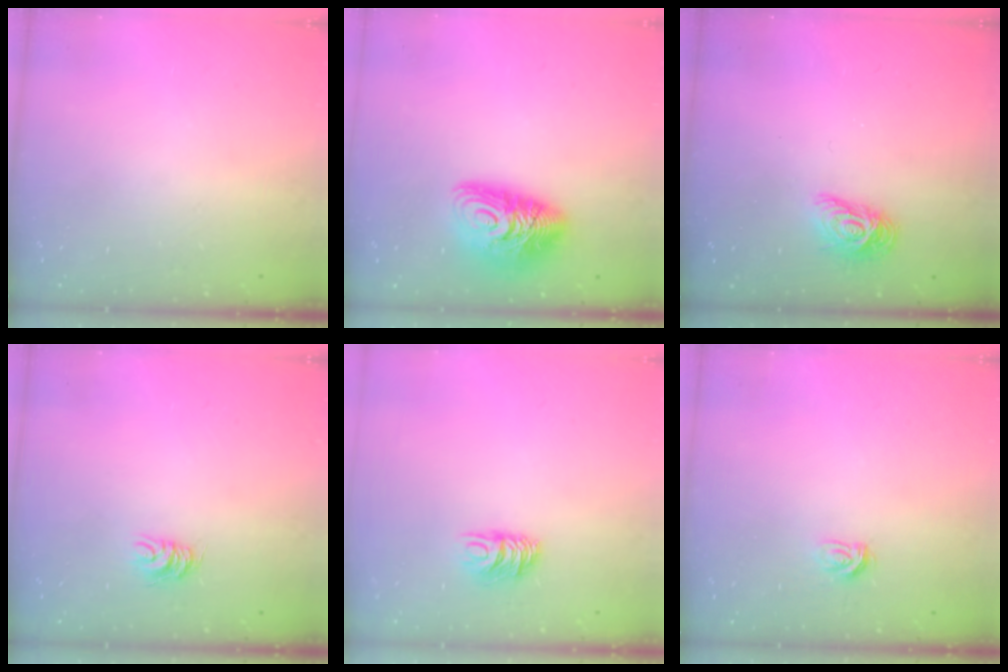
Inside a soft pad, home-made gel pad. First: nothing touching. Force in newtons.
{"total": 12.0, "press": 11.9, "slide": 1.1}
{"total": 9.7, "press": 9.7, "slide": 0.3}
{"total": 6.2, "press": 6.2, "slide": 0.1}
{"total": 6.7, "press": 6.7, "slide": 0.7}
{"total": 3.4, "press": 3.4, "slide": 0.4}